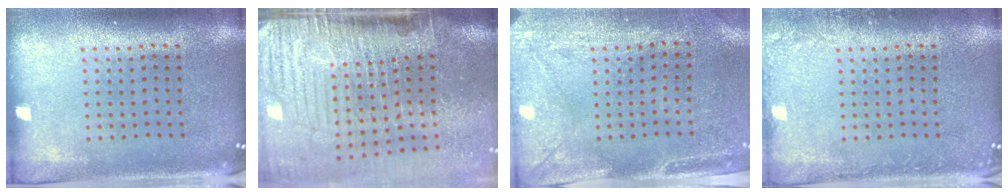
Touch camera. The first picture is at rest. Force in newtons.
{"total": 5.4, "press": 4.4, "slide": 3.2}
{"total": 3.0, "press": 2.3, "slide": 1.8}
{"total": 1.4, "press": 1.4, "slide": 0.2}